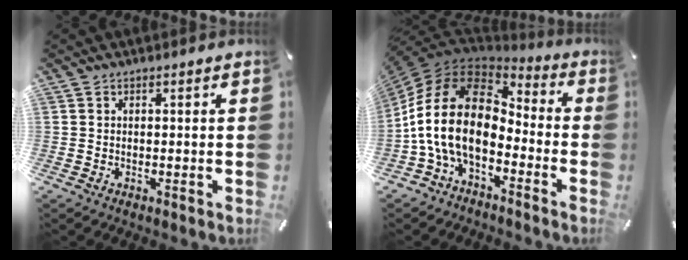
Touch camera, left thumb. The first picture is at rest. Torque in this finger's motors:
{"motor_torque": [0.60, 3.42, 1.99, -0.78, 1.05]}